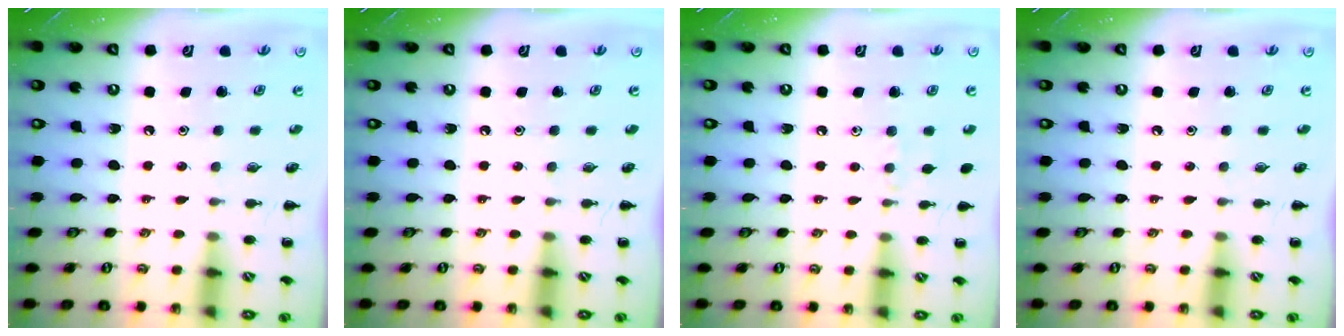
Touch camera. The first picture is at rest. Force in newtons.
{"total": 0.0}
{"total": 5.0, "press": 4.7, "slide": 1.6}
{"total": 0.0}